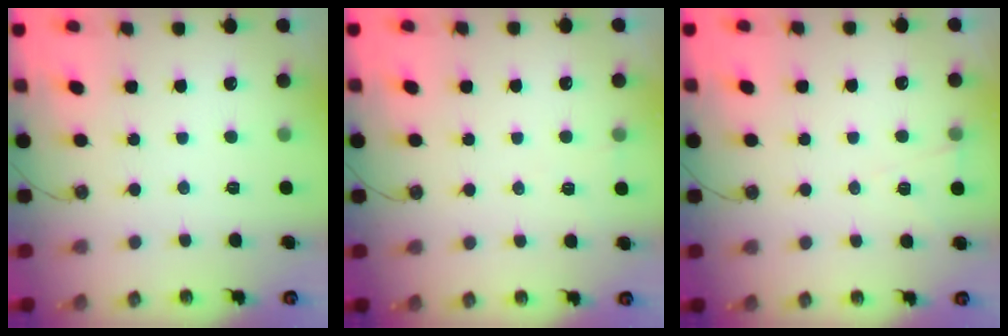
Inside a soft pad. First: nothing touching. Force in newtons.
{"total": 4.8, "press": 2.3, "slide": 4.3}
{"total": 4.8, "press": 2.5, "slide": 4.1}